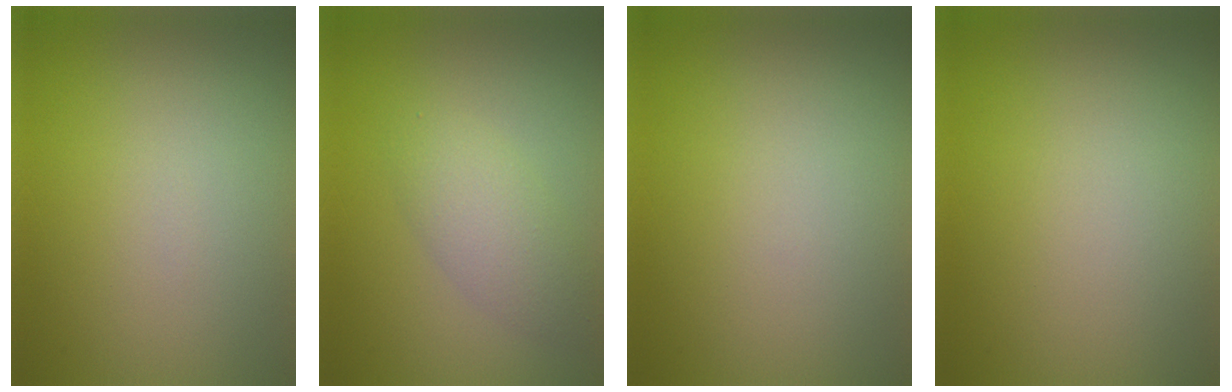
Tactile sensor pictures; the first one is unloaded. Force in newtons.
{"total": 2.9, "press": 2.8, "slide": 0.3}
{"total": 0.0}
{"total": 0.0}